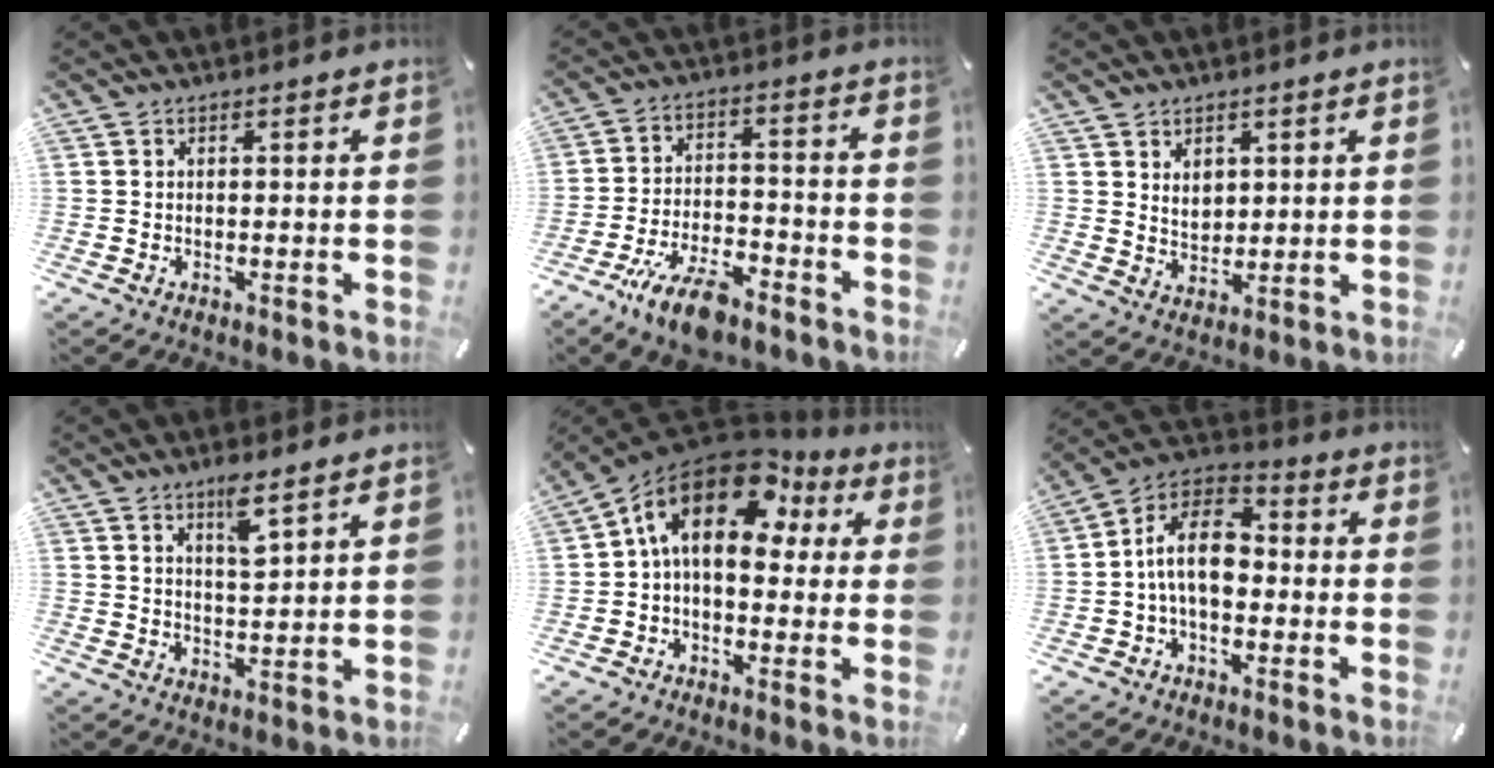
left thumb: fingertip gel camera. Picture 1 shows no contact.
{"total": 11.9, "force": [-8.4, 4.4, 7.1], "torque": [-0.133, 0.047, -0.154]}
{"total": 4.6, "force": [2.2, 3.8, 1.5], "torque": [-0.019, -0.009, 0.037]}
{"total": 6.1, "force": [4.2, 1.6, 4.1], "torque": [-0.059, -0.025, 0.067]}
{"total": 15.7, "force": [4.6, 9.6, 11.6], "torque": [-0.212, -0.011, 0.074]}
{"total": 12.7, "force": [-1.2, 7.9, 9.9], "torque": [-0.206, 0.015, -0.021]}